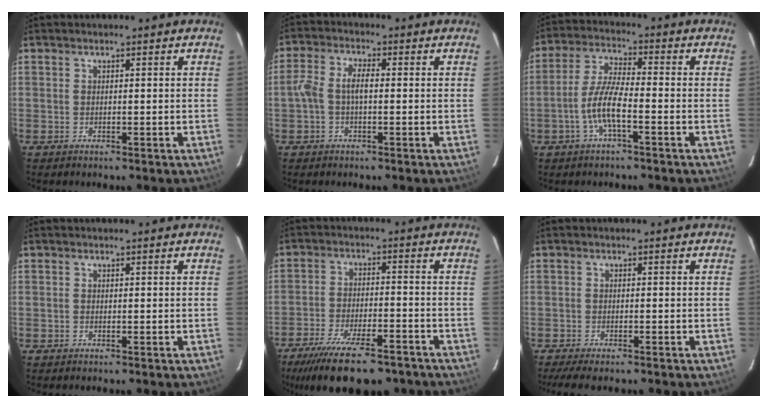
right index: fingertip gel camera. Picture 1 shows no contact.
{"total": 4.4, "force": [-0.5, 1.9, 3.9], "torque": [-0.083, 0.013, -0.013]}
{"total": 7.2, "force": [-2.9, 1.2, 6.4], "torque": [-0.138, 0.005, -0.058]}
{"total": 0.0}
{"total": 18.6, "force": [-14.4, 5.4, 10.5], "torque": [-0.210, -0.041, -0.219]}
{"total": 5.7, "force": [-4.6, 1.2, 3.2], "torque": [-0.075, -0.022, -0.078]}